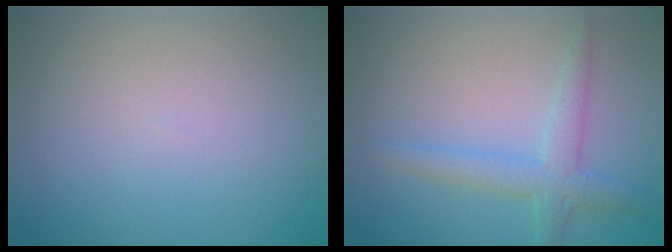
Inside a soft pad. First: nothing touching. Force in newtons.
{"total": 2.9, "press": 2.9, "slide": 0.1}